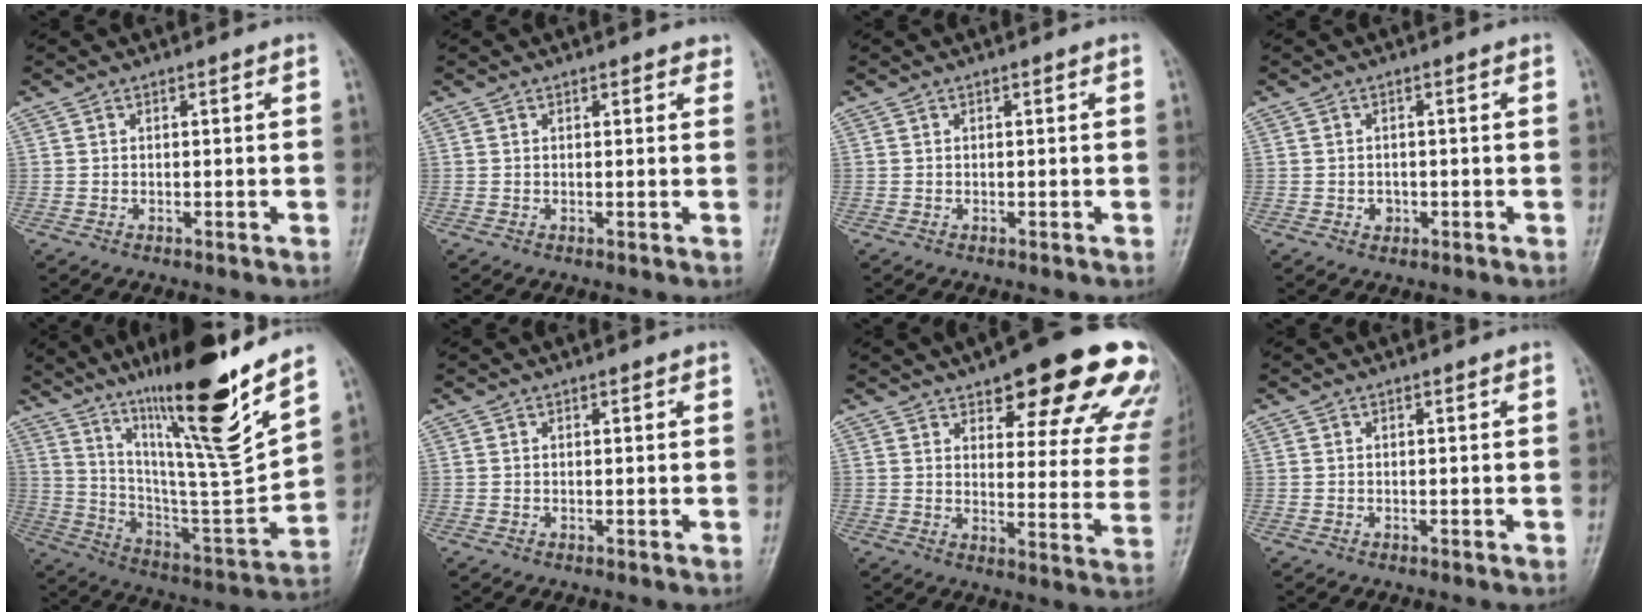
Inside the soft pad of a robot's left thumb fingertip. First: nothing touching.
{"total": 1.7, "force": [1.1, 0.9, 0.9], "torque": [0.003, -0.003, 0.008]}
{"total": 0.0}
{"total": 1.6, "force": [-0.5, 1.4, 0.7], "torque": [-0.002, 0.004, -0.006]}
{"total": 24.5, "force": [16.4, 2.3, 18.1], "torque": [-0.266, -0.085, 0.286]}
{"total": 0.7, "force": [0.4, 0.3, 0.5], "torque": [-0.006, -0.001, 0.004]}
{"total": 23.1, "force": [15.1, 7.9, 15.7], "torque": [-0.150, -0.056, 0.181]}
{"total": 0.0}